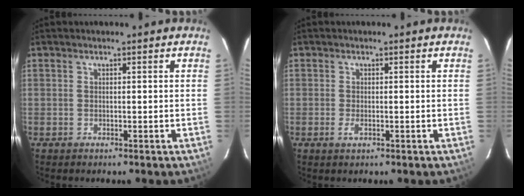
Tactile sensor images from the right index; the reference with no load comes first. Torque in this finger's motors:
{"motor_torque": [0.04, -0.02, 0.02, 0.01]}